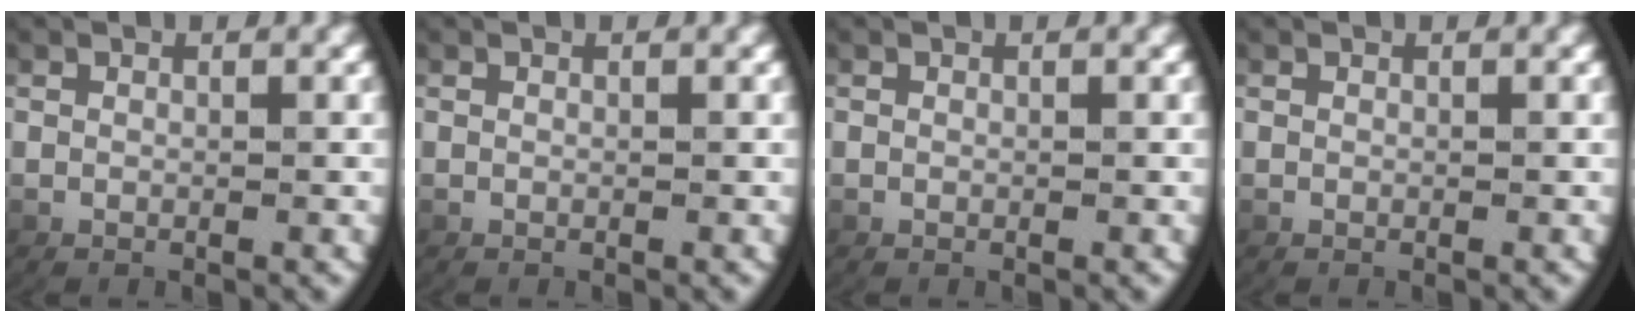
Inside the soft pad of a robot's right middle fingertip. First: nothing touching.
{"total": 0.0}
{"total": 0.0}
{"total": 0.0}